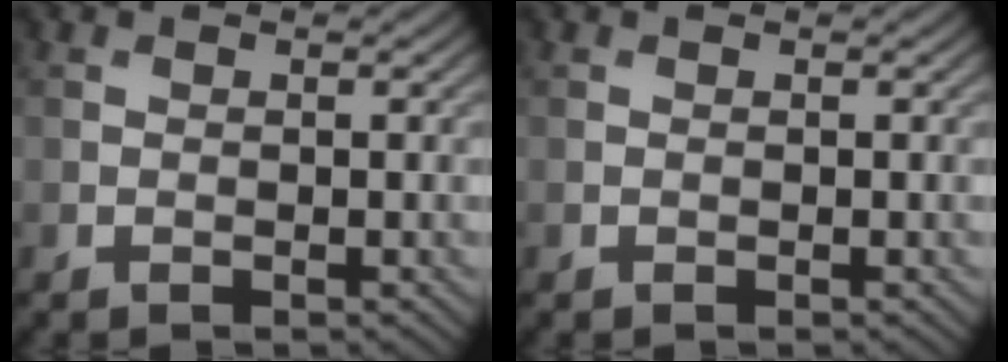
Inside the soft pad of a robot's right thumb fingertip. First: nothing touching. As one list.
[{"total": 0.0}]